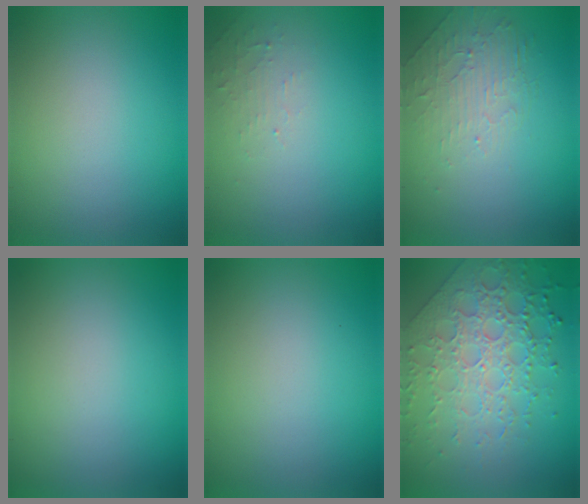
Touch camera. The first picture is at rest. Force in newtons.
{"total": 1.2, "press": 1.2, "slide": 0.3}
{"total": 2.1, "press": 1.2, "slide": 1.7}
{"total": 0.0}
{"total": 0.0}
{"total": 7.3, "press": 5.3, "slide": 4.9}